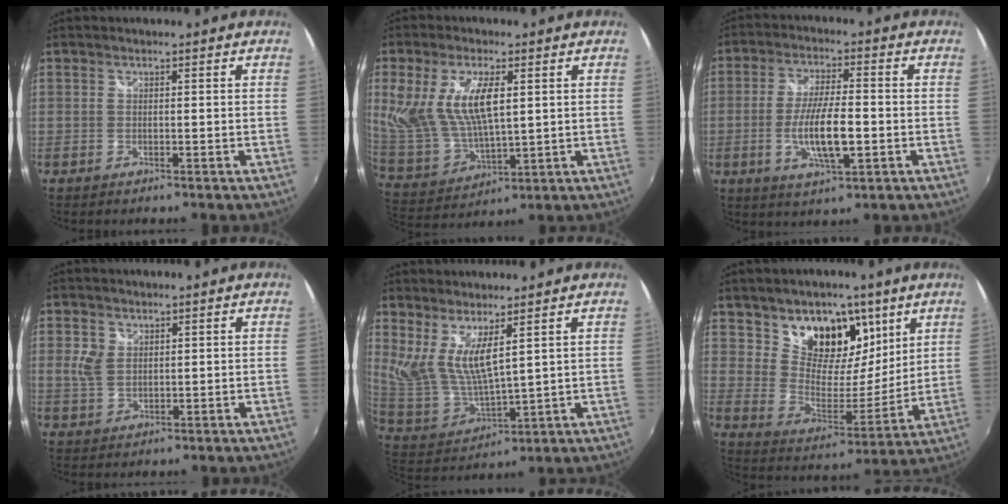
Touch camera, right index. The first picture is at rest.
{"total": 14.4, "force": [3.9, 6.7, 12.2], "torque": [-0.246, -0.003, 0.090]}
{"total": 10.3, "force": [-2.3, 2.6, 9.7], "torque": [-0.185, -0.010, -0.040]}
{"total": 3.7, "force": [1.1, 2.8, 2.2], "torque": [-0.042, 0.002, 0.024]}
{"total": 9.7, "force": [5.6, 2.6, 7.5], "torque": [-0.145, -0.019, 0.124]}
{"total": 15.5, "force": [8.7, 10.1, 8.0], "torque": [-0.135, -0.002, 0.153]}